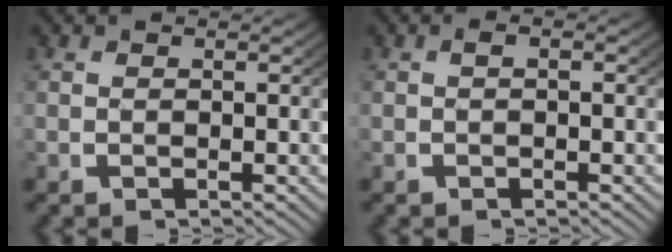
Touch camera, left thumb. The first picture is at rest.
{"total": 0.7, "force": [-0.2, 0.1, 0.6], "torque": [-0.012, 0.002, -0.004]}